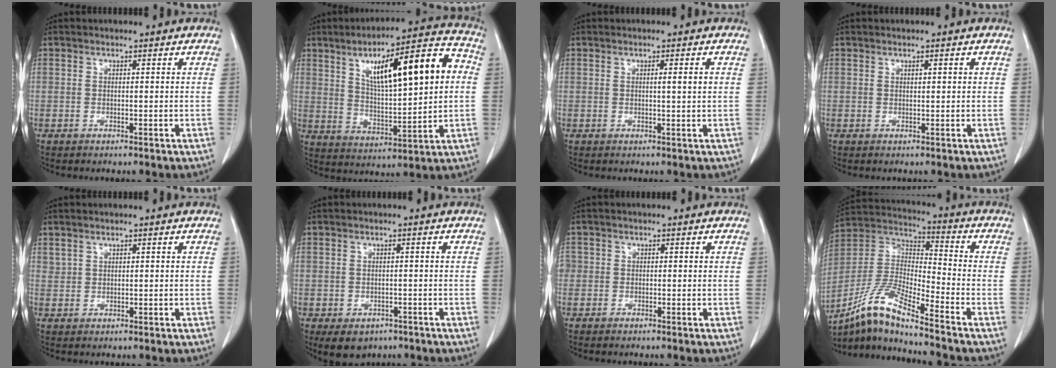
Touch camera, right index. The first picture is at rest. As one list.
[{"total": 17.9, "force": [4.4, 4.0, 16.9], "torque": [-0.257, 0.032, 0.072]}, {"total": 1.7, "force": [0.3, -0.2, 1.7], "torque": [-0.028, 0.000, 0.005]}, {"total": 0.8, "force": [0.3, 0.1, 0.7], "torque": [-0.014, 0.001, 0.005]}, {"total": 0.9, "force": [0.7, 0.5, 0.3], "torque": [-0.003, 0.003, 0.018]}, {"total": 5.4, "force": [-3.4, 3.7, 2.1], "torque": [-0.027, 0.000, -0.040]}, {"total": 1.5, "force": [-0.7, 1.3, 0.3], "torque": [-0.005, 0.004, -0.017]}, {"total": 12.6, "force": [-10.1, 0.0, 7.4], "torque": [-0.163, 0.003, -0.195]}]